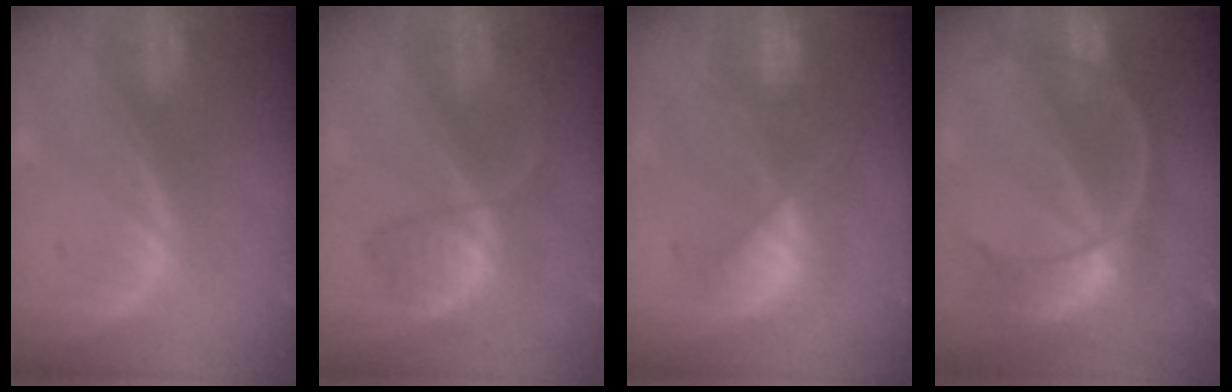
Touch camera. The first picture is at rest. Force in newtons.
{"total": 6.5, "press": 6.0, "slide": 2.3}
{"total": 7.4, "press": 7.1, "slide": 2.1}
{"total": 9.4, "press": 8.5, "slide": 4.0}